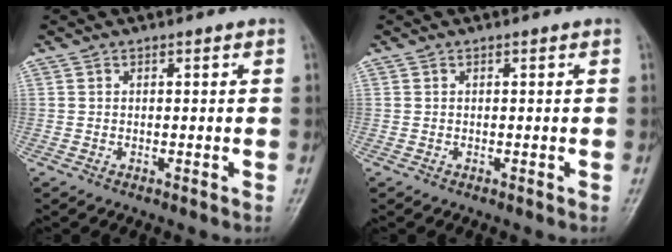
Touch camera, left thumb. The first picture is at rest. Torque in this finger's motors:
{"motor_torque": [0.00, 0.00, -0.07, 0.07, 0.00]}